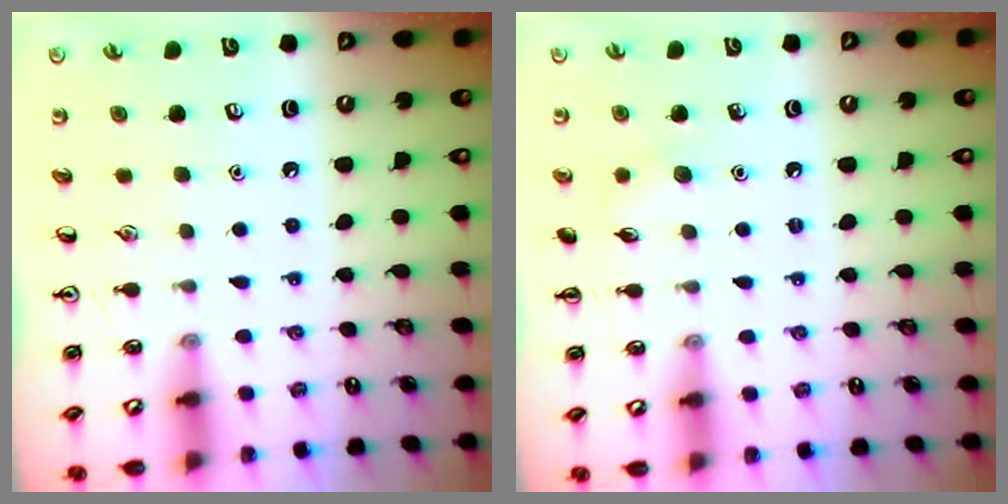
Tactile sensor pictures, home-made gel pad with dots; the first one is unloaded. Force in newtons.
{"total": 5.9, "press": 5.7, "slide": 1.4}